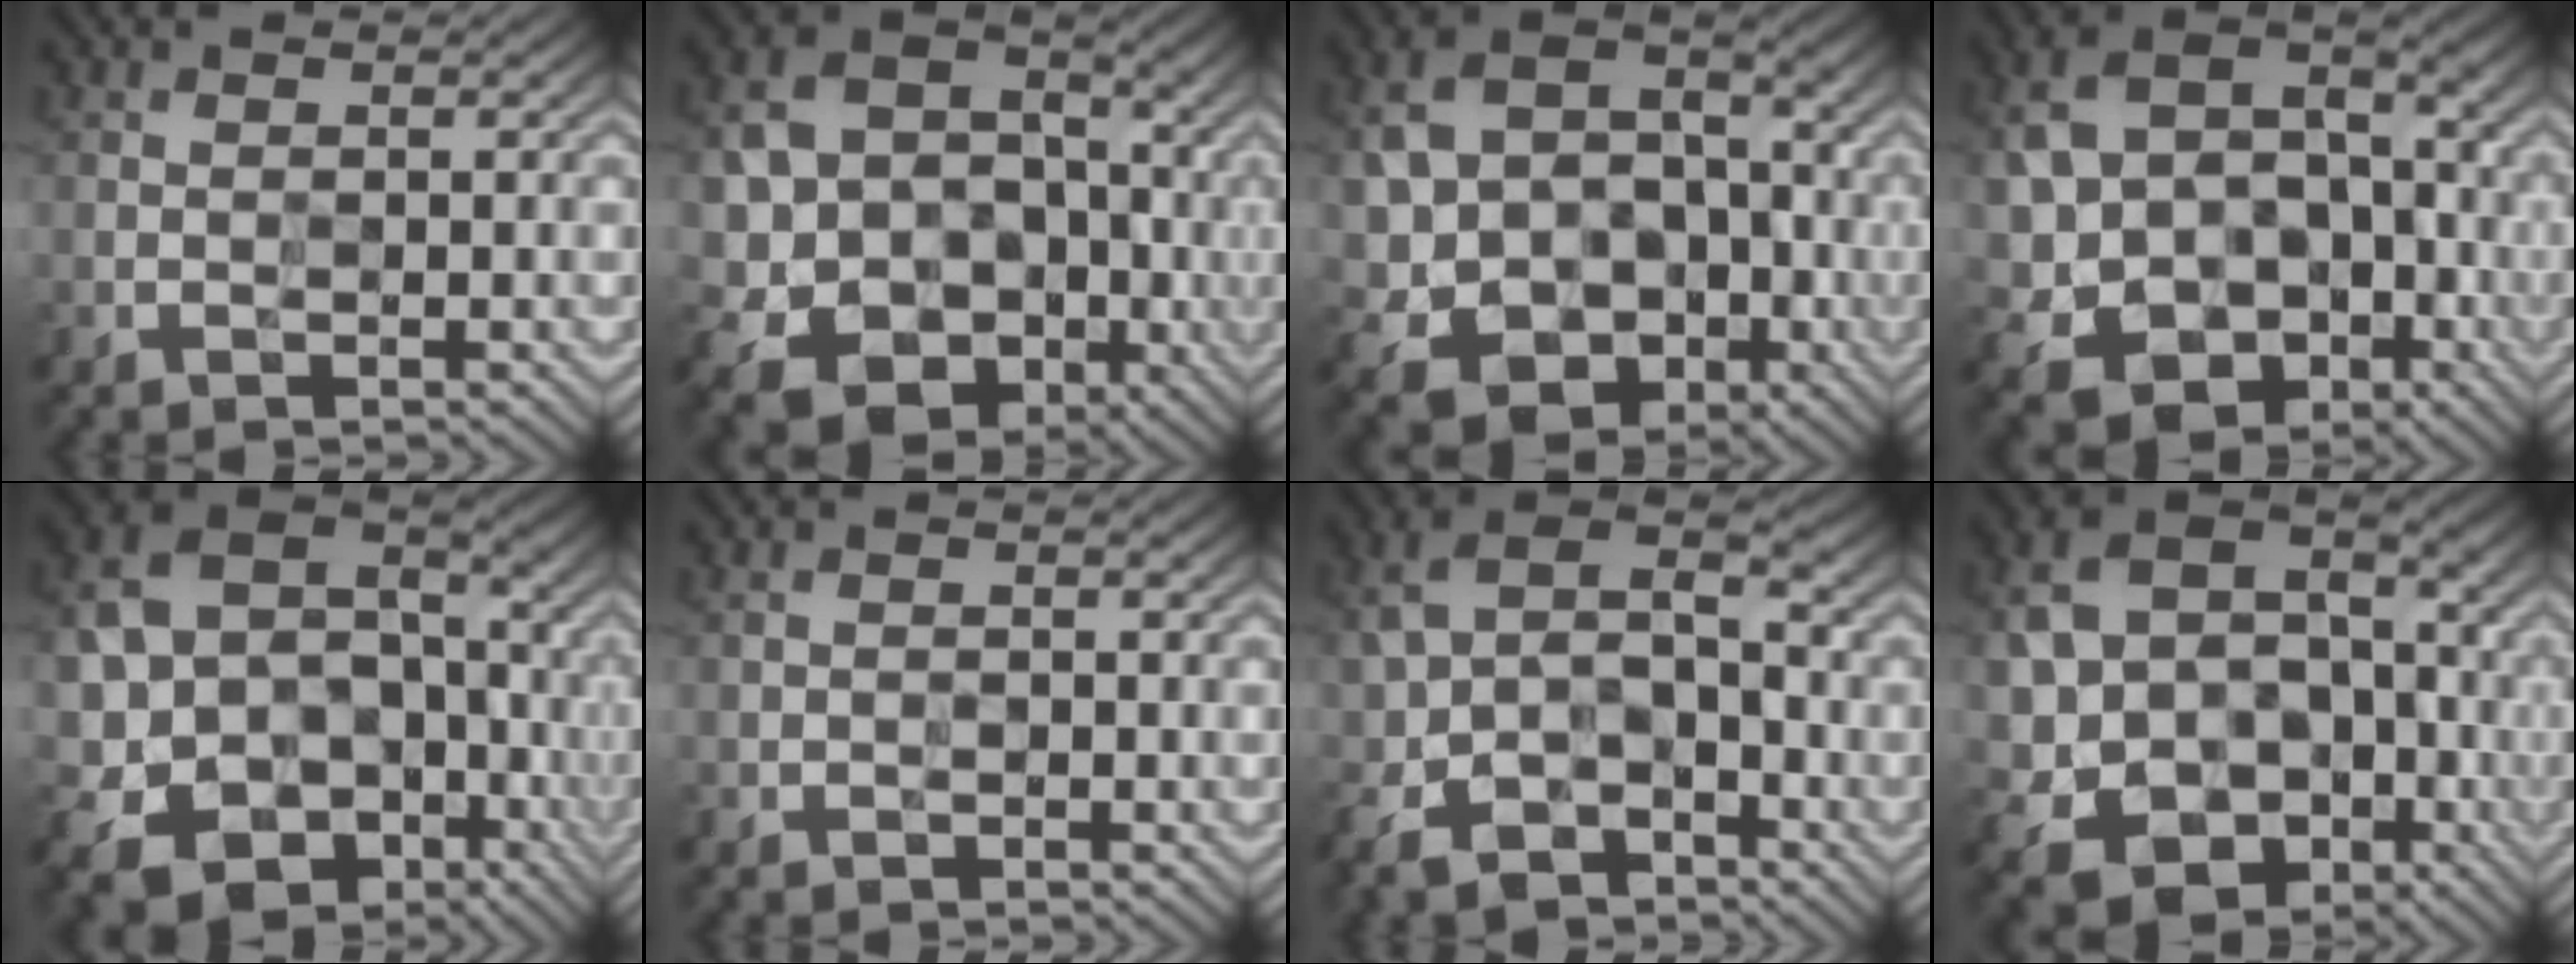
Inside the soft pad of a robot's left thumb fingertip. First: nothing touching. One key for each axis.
{"total": 15.3, "fx": -3.8, "fy": 12.5, "fz": 7.9, "tx": -0.164, "ty": -0.027, "tz": -0.080}
{"total": 14.7, "fx": -3.8, "fy": 11.4, "fz": 8.4, "tx": -0.183, "ty": -0.023, "tz": -0.062}
{"total": 16.0, "fx": -4.1, "fy": 12.4, "fz": 9.3, "tx": -0.206, "ty": -0.021, "tz": -0.060}
{"total": 18.9, "fx": -5.6, "fy": 15.2, "fz": 9.7, "tx": -0.210, "ty": -0.033, "tz": -0.072}
{"total": 0.8, "fx": -0.5, "fy": 0.5, "fz": 0.3, "tx": -0.004, "ty": -0.001, "tz": -0.010}
{"total": 12.0, "fx": -5.7, "fy": 7.6, "fz": 7.3, "tx": -0.177, "ty": -0.032, "tz": -0.106}
{"total": 16.5, "fx": -4.6, "fy": 13.1, "fz": 9.0, "tx": -0.191, "ty": -0.026, "tz": -0.073}